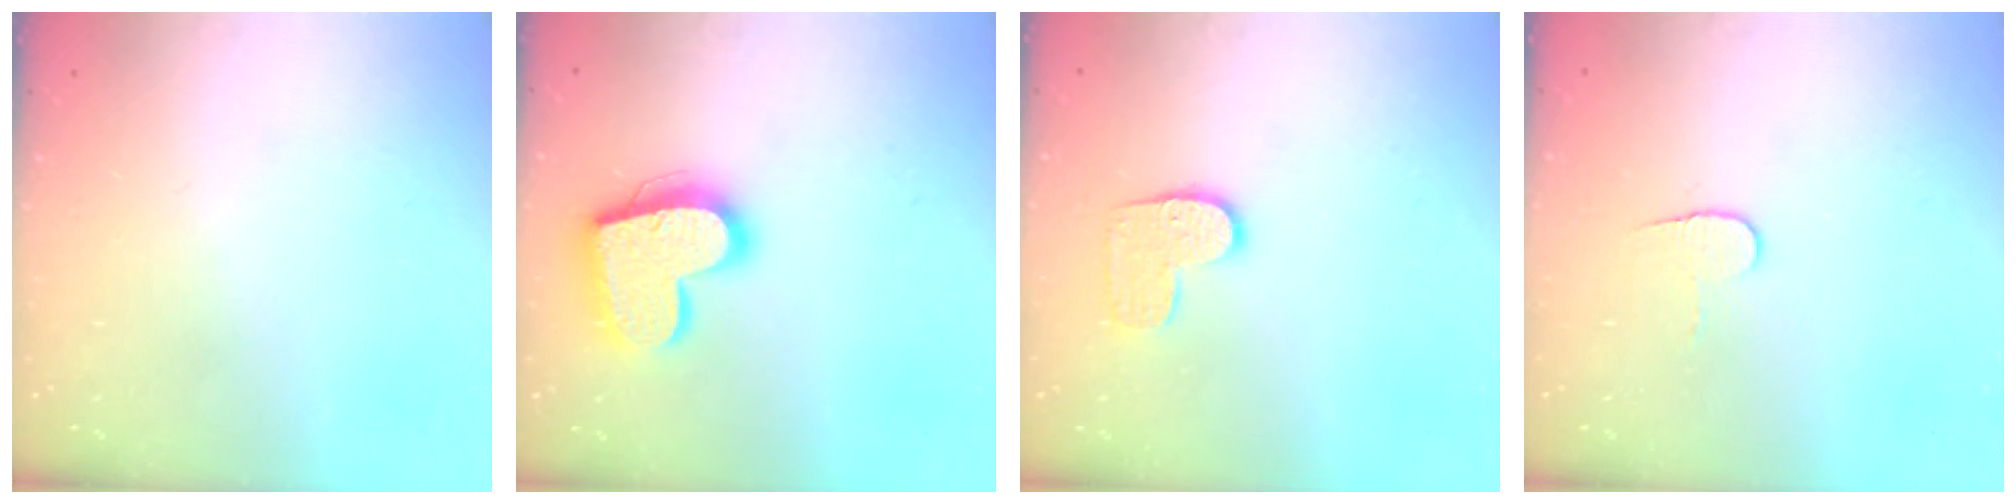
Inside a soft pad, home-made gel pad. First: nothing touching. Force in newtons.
{"total": 18.3, "press": 18.2, "slide": 1.4}
{"total": 8.3, "press": 8.3, "slide": 0.3}
{"total": 5.3, "press": 5.3, "slide": 0.5}